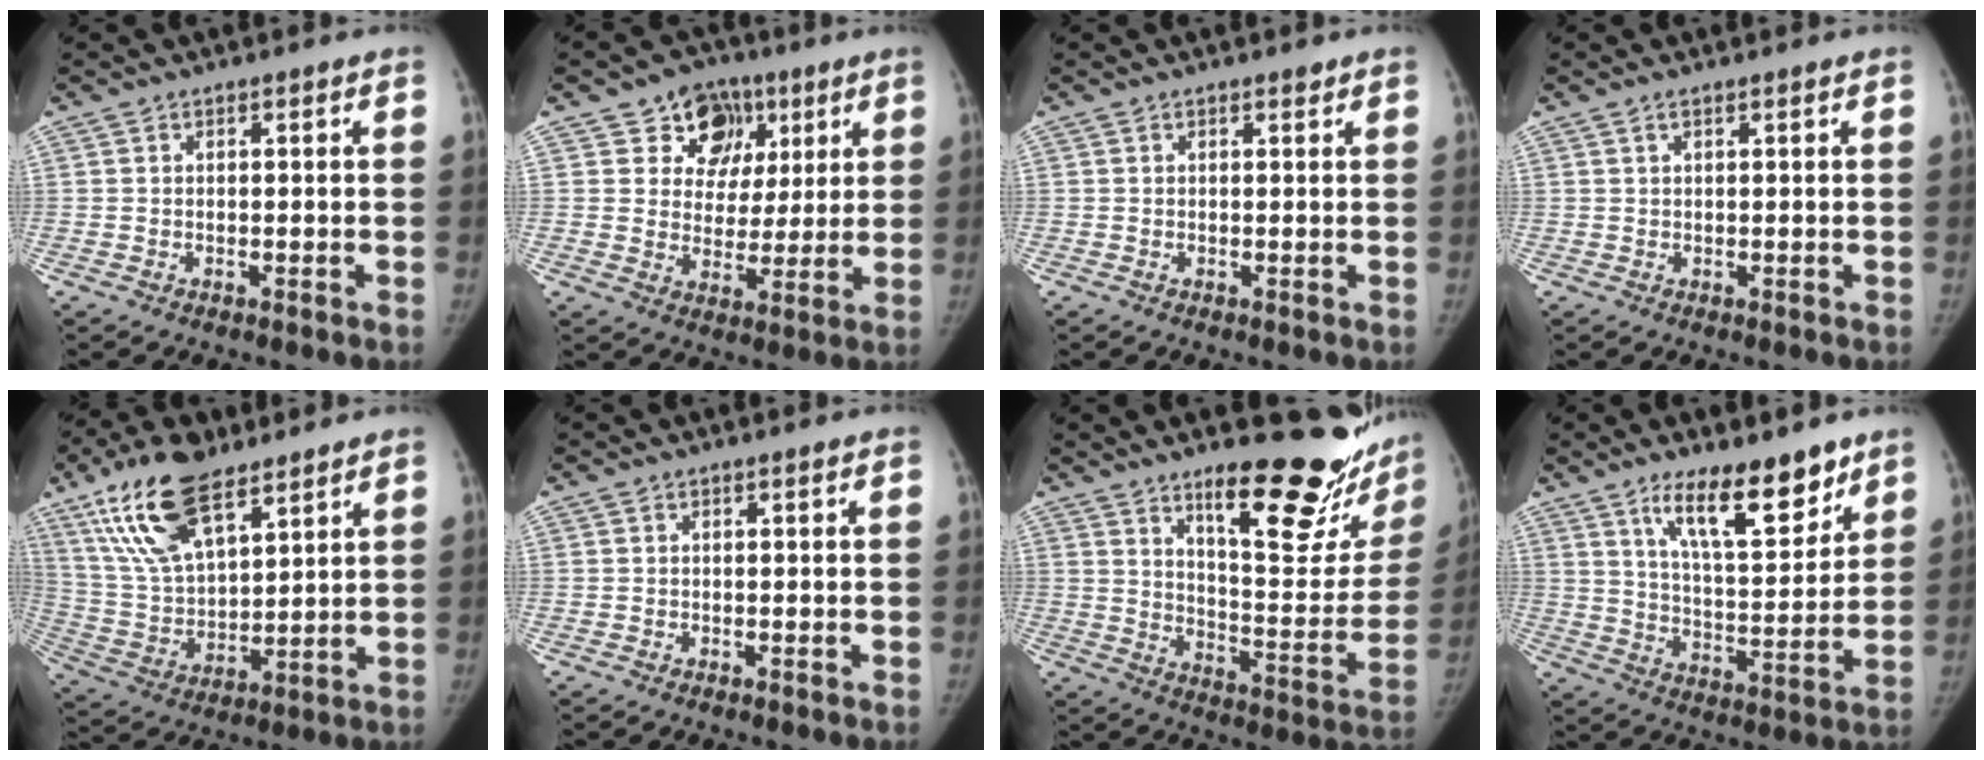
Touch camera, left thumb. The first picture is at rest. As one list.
[{"total": 11.0, "force": [5.3, 8.9, 3.7], "torque": [-0.011, -0.012, 0.083]}, {"total": 0.6, "force": [0.5, 0.3, 0.2], "torque": [-0.005, -0.004, 0.007]}, {"total": 0.9, "force": [0.6, 0.3, 0.6], "torque": [-0.013, 0.002, 0.013]}, {"total": 17.5, "force": [11.0, 7.6, 11.4], "torque": [-0.195, -0.035, 0.215]}, {"total": 0.0}, {"total": 23.9, "force": [16.4, 6.9, 16.0], "torque": [-0.173, -0.117, 0.236]}, {"total": 14.8, "force": [9.9, 4.8, 9.9], "torque": [-0.124, -0.068, 0.171]}]